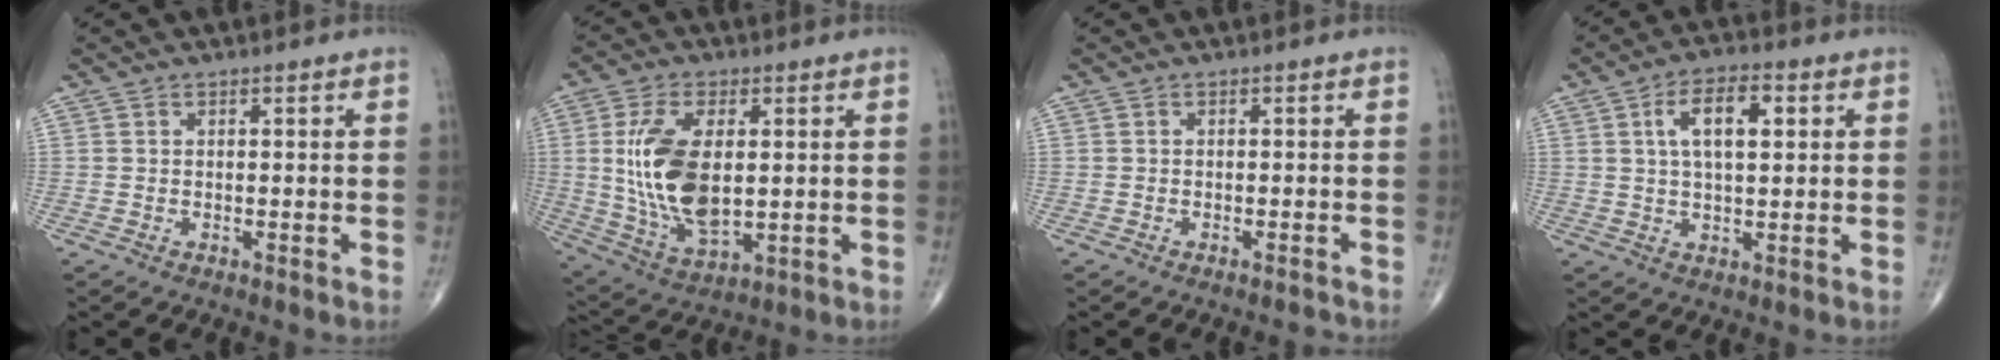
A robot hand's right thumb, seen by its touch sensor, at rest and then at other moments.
{"total": 15.7, "force": [1.5, 8.1, 13.4], "torque": [-0.262, -0.015, 0.040]}
{"total": 1.1, "force": [-1.0, 0.0, 0.4], "torque": [-0.012, 0.008, -0.013]}
{"total": 8.6, "force": [2.3, 4.0, 7.3], "torque": [-0.118, 0.008, 0.037]}